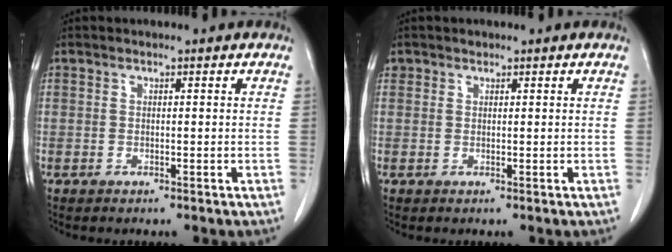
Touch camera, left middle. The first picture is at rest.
{"total": 0.9, "force": [0.6, 0.7, 0.0], "torque": [0.005, 0.005, 0.008]}